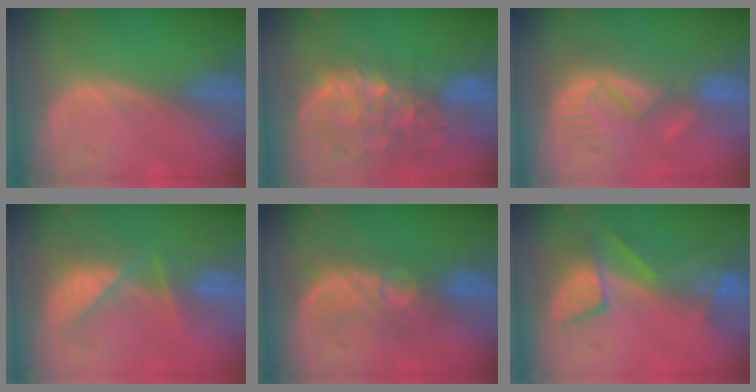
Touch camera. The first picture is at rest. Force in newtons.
{"total": 11.2, "press": 9.7, "slide": 5.5}
{"total": 9.1, "press": 8.0, "slide": 4.3}
{"total": 8.2, "press": 7.1, "slide": 4.1}
{"total": 7.5, "press": 7.2, "slide": 2.1}
{"total": 7.5, "press": 7.4, "slide": 1.1}